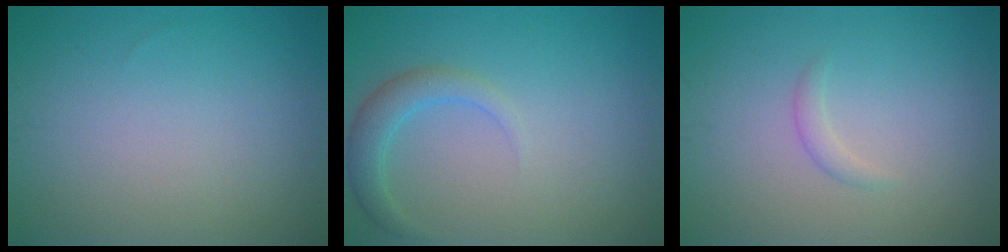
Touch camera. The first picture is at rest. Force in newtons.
{"total": 2.4, "press": 2.4, "slide": 0.2}
{"total": 1.0, "press": 1.0, "slide": 0.0}